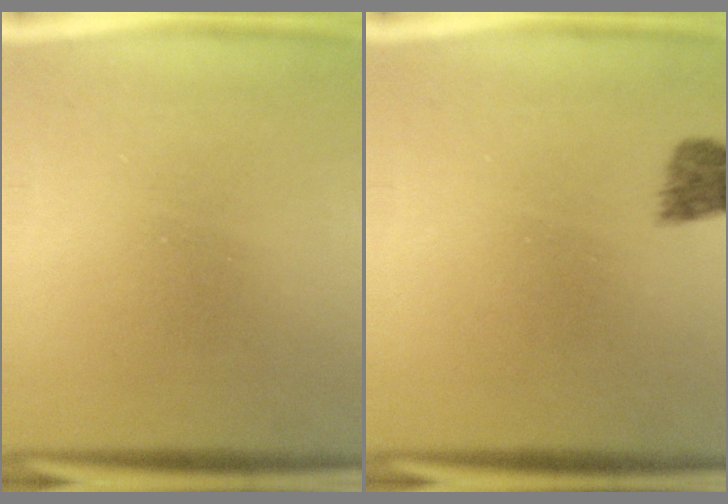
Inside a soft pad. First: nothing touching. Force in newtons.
{"total": 1.9}